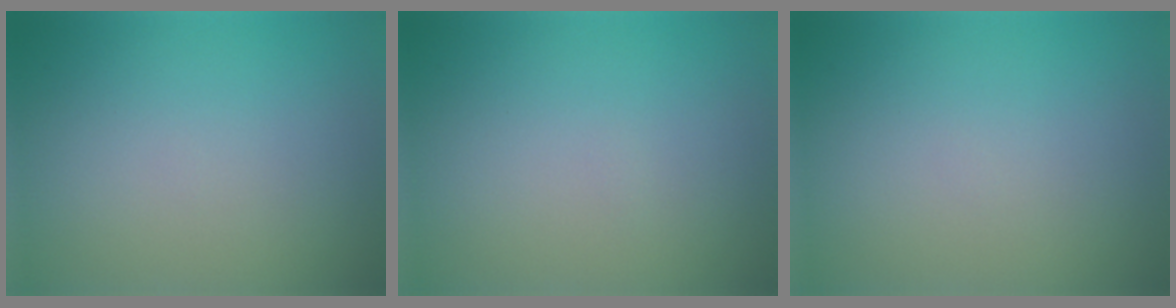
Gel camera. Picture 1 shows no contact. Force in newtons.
{"total": 0.0}
{"total": 0.0}